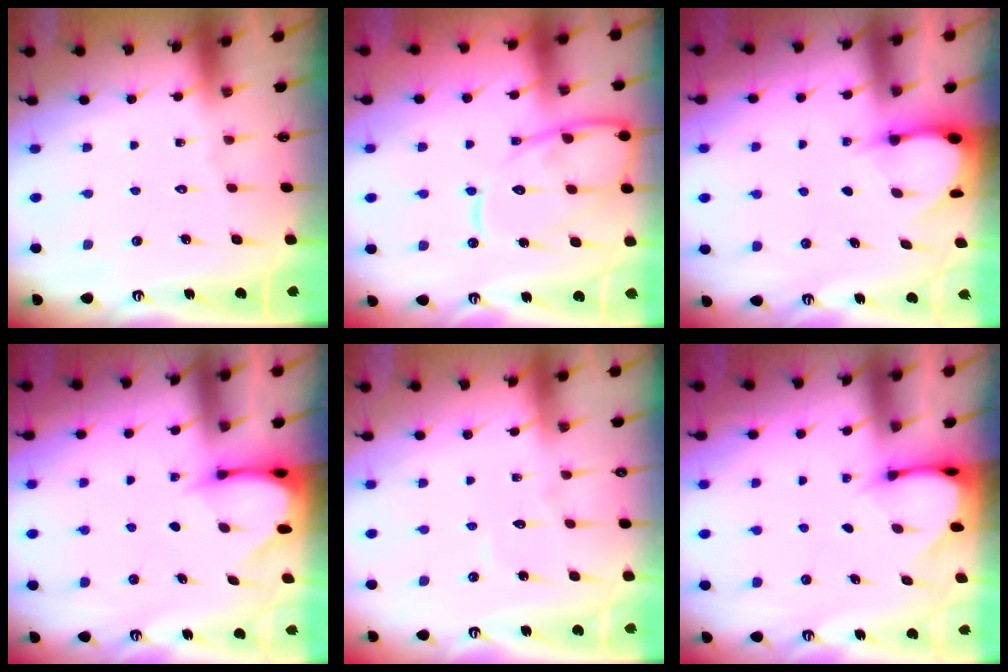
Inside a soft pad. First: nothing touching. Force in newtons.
{"total": 13.5, "press": 13.4, "slide": 1.3}
{"total": 3.2, "press": 3.2, "slide": 0.4}
{"total": 3.3, "press": 3.2, "slide": 0.3}
{"total": 2.9, "press": 2.9, "slide": 0.3}
{"total": 2.8, "press": 2.8, "slide": 0.3}